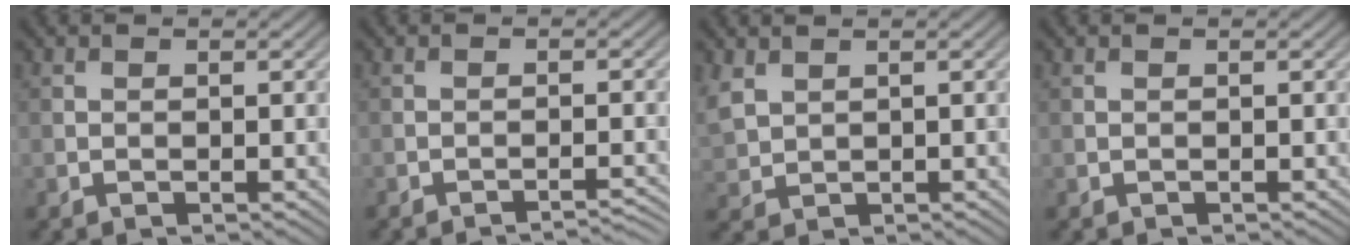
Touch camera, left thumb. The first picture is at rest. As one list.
[{"total": 2.9, "force": [-2.6, 0.2, 1.3], "torque": [-0.016, 0.009, -0.044]}, {"total": 2.9, "force": [1.6, 1.9, 1.5], "torque": [-0.052, 0.003, 0.038]}, {"total": 0.0}]